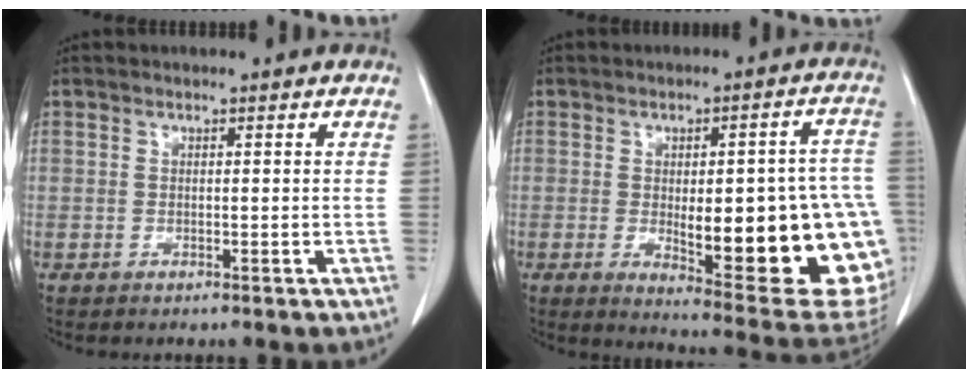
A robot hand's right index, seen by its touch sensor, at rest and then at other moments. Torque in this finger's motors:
{"motor_torque": [2.14, 0.00, 0.92, 0.20]}